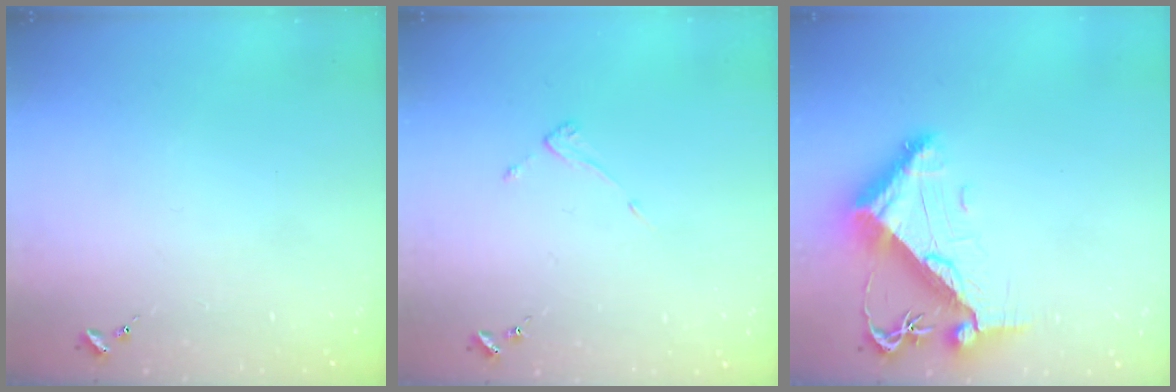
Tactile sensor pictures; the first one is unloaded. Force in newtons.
{"total": 3.6, "press": 3.6, "slide": 0.2}
{"total": 10.5, "press": 10.4, "slide": 1.3}